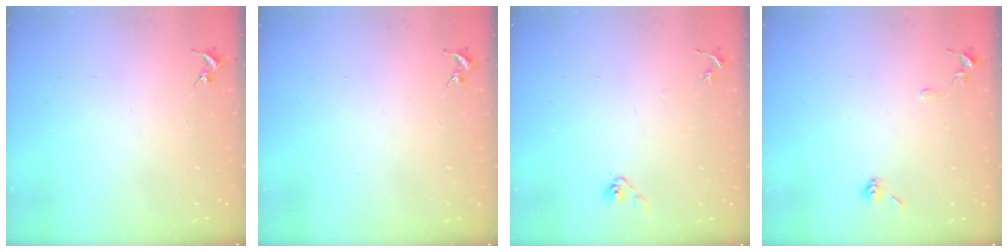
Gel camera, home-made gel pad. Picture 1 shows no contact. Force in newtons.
{"total": 0.0}
{"total": 4.5, "press": 4.4, "slide": 0.8}
{"total": 7.2, "press": 7.2, "slide": 0.8}